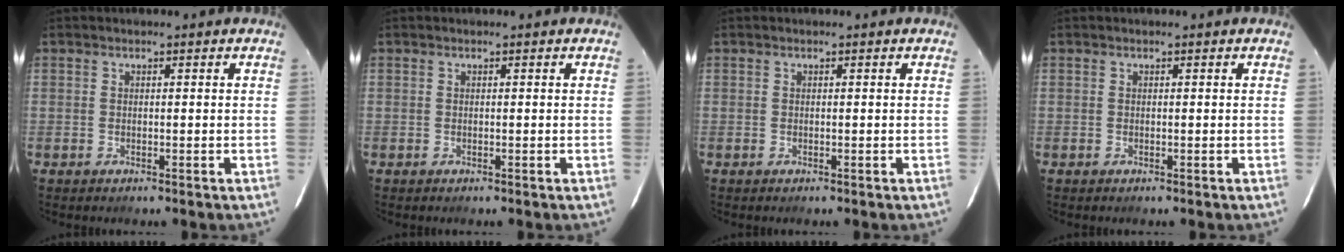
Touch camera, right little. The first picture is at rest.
{"total": 0.0}
{"total": 0.0}
{"total": 0.0}